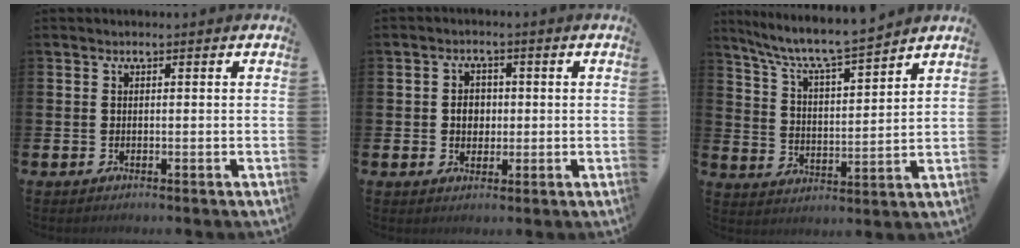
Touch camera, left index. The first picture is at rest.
{"total": 2.9, "force": [0.1, 2.4, 1.6], "torque": [-0.020, 0.003, -0.005]}
{"total": 7.8, "force": [7.3, 0.5, 2.7], "torque": [-0.087, -0.049, 0.127]}